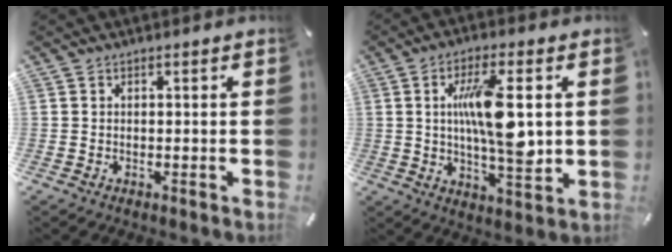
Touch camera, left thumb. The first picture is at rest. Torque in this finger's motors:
{"motor_torque": [1.93, 3.08, 1.45, -1.08, 0.61]}